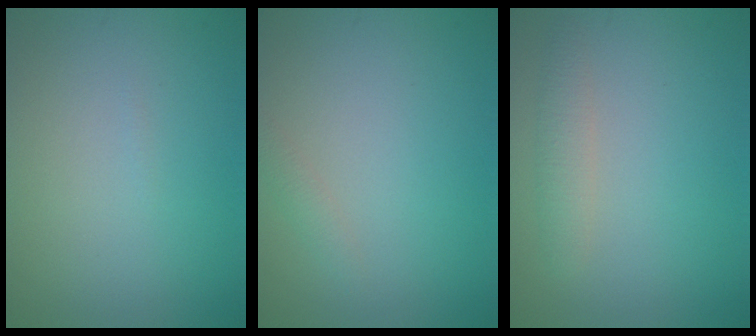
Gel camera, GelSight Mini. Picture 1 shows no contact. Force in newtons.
{"total": 0.8, "press": 0.8, "slide": 0.1}
{"total": 1.6, "press": 1.6, "slide": 0.0}